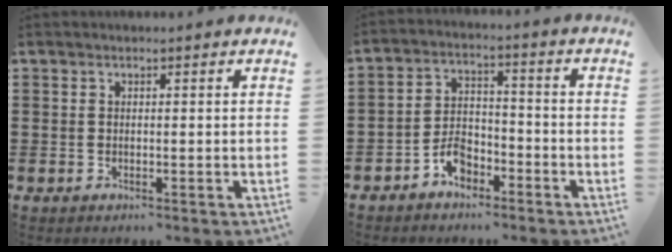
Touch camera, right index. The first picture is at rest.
{"total": 4.9, "force": [-3.3, 2.7, 2.3], "torque": [-0.047, 0.011, -0.065]}